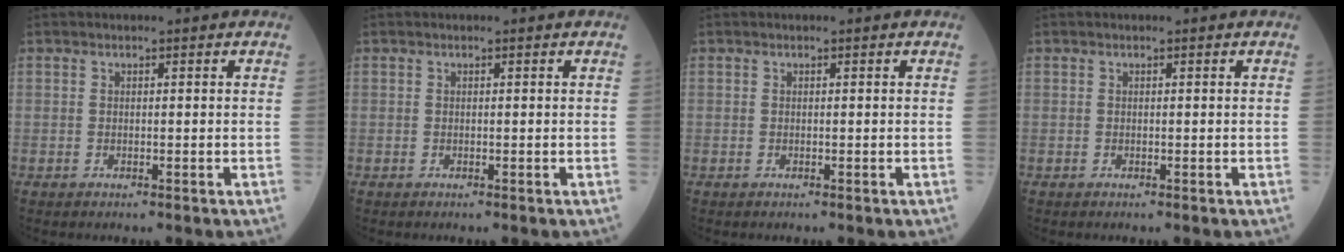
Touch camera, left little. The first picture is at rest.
{"total": 0.0}
{"total": 0.0}
{"total": 0.0}